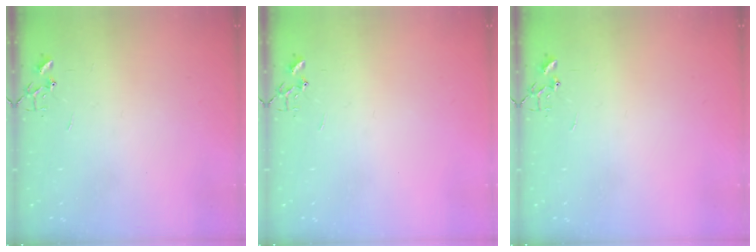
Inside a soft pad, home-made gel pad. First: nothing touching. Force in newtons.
{"total": 0.0}
{"total": 0.0}